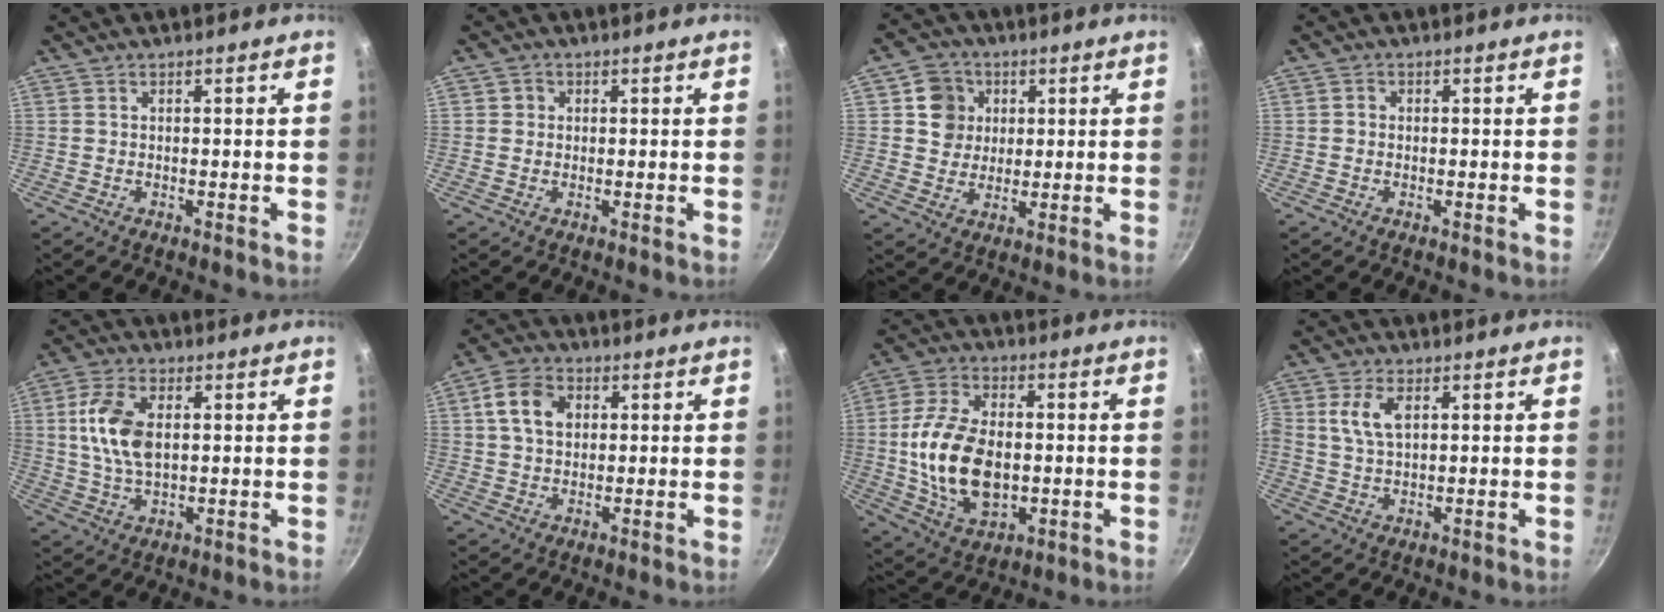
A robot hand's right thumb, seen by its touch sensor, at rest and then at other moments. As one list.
[{"total": 1.7, "force": [0.2, 1.6, 0.5], "torque": [0.001, 0.002, -0.002]}, {"total": 7.2, "force": [2.0, 6.5, 2.3], "torque": [0.002, 0.000, 0.029]}, {"total": 1.0, "force": [-0.1, 0.9, 0.4], "torque": [-0.006, 0.005, -0.004]}, {"total": 10.2, "force": [1.7, 5.7, 8.3], "torque": [-0.155, 0.002, 0.032]}, {"total": 7.9, "force": [2.0, 5.8, 5.0], "torque": [-0.077, 0.009, 0.026]}, {"total": 16.4, "force": [-0.9, 10.2, 12.8], "torque": [-0.227, 0.009, -0.011]}, {"total": 6.0, "force": [1.7, 3.3, 4.7], "torque": [-0.090, 0.000, 0.031]}]